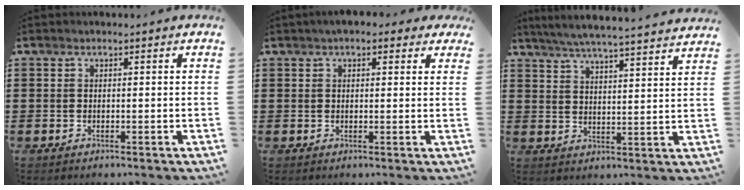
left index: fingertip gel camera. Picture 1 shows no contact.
{"total": 2.5, "force": [1.7, 1.1, 1.3], "torque": [-0.032, 0.008, 0.030]}
{"total": 5.4, "force": [5.1, -0.7, 1.5], "torque": [-0.049, -0.037, 0.087]}